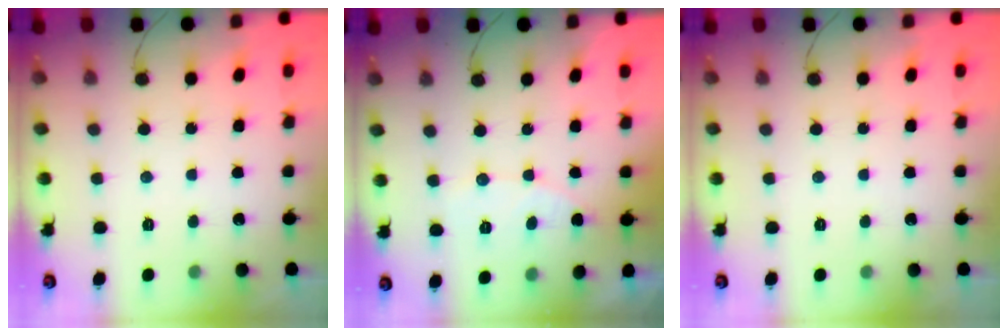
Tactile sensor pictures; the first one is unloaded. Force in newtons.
{"total": 4.9, "press": 4.9, "slide": 0.3}
{"total": 0.0}